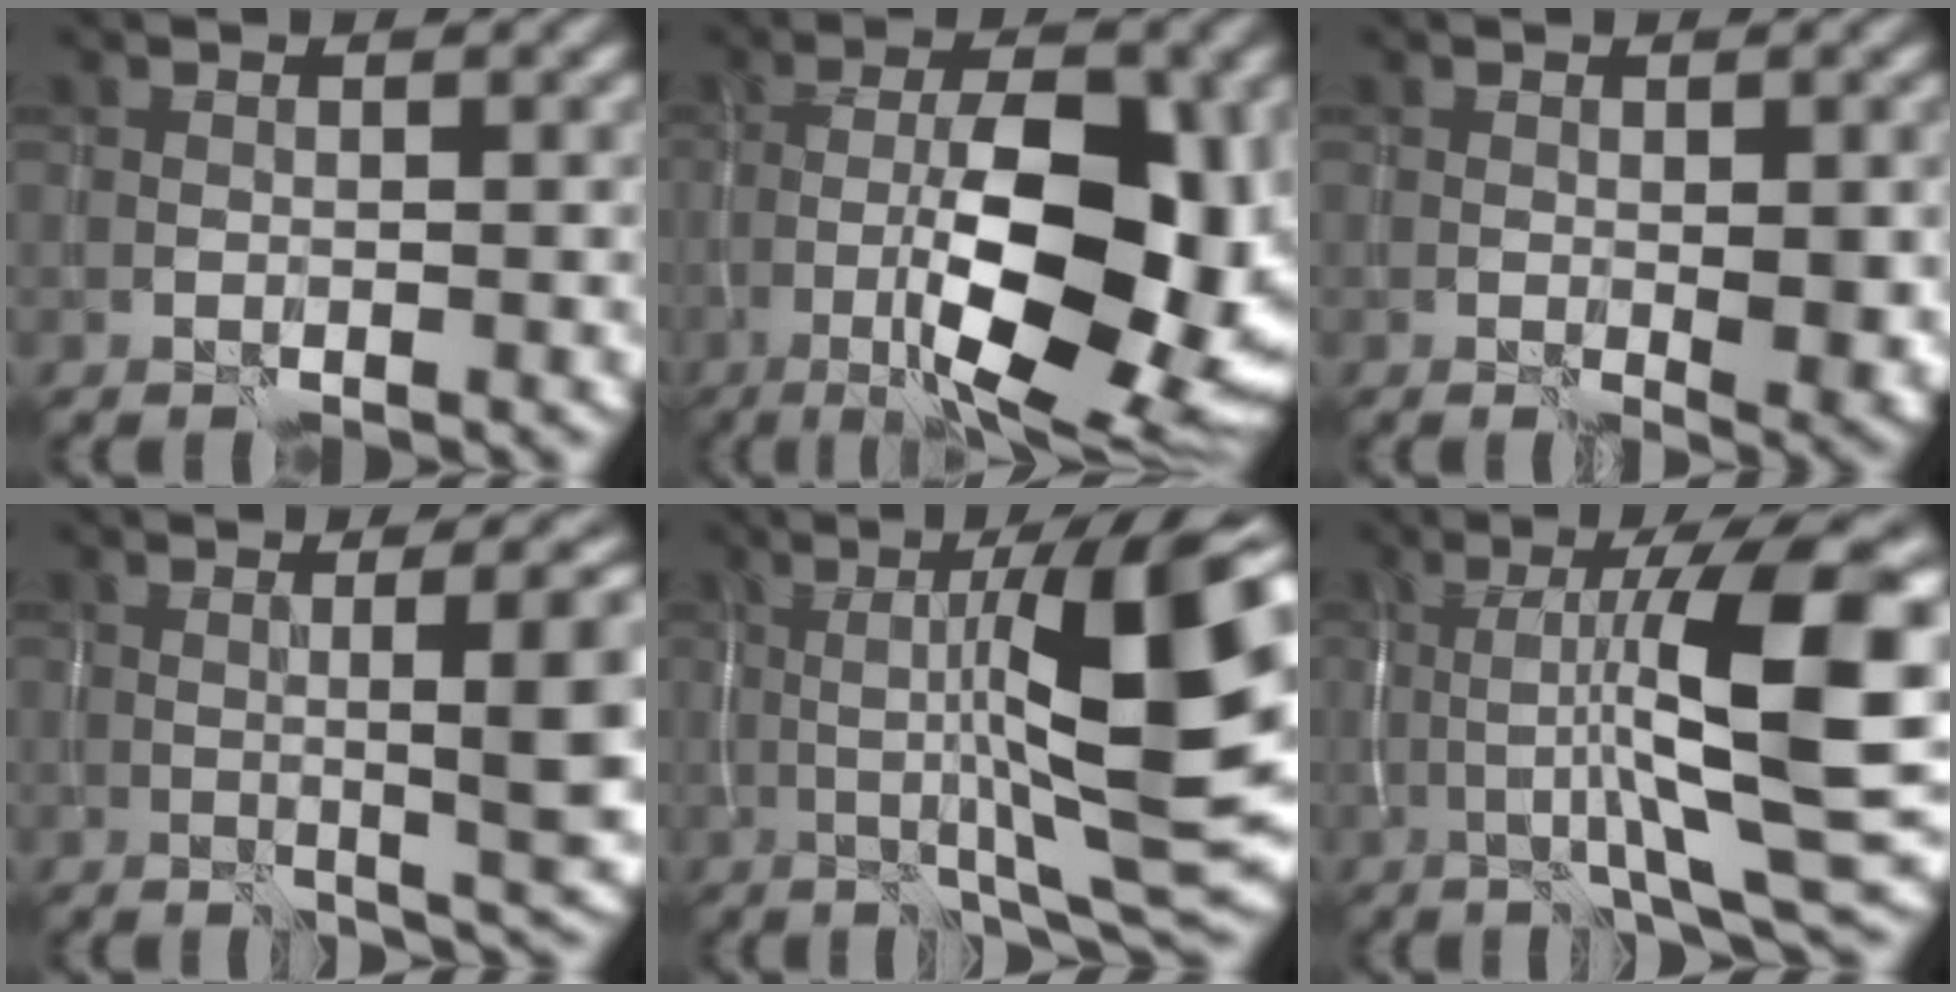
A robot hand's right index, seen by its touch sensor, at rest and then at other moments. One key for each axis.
{"total": 14.2, "fx": -2.4, "fy": 5.3, "fz": 13.0, "tx": -0.195, "ty": 0.005, "tz": -0.042}
{"total": 2.9, "fx": -0.2, "fy": 1.0, "fz": 2.7, "tx": -0.037, "ty": -0.008, "tz": 0.001}
{"total": 8.0, "fx": 0.4, "fy": 1.8, "fz": 7.8, "tx": -0.095, "ty": 0.009, "tz": 0.007}
{"total": 13.4, "fx": 0.9, "fy": 2.3, "fz": 13.2, "tx": -0.192, "ty": 0.013, "tz": 0.014}
{"total": 11.1, "fx": -0.3, "fy": 1.8, "fz": 11.0, "tx": -0.164, "ty": 0.016, "tz": -0.008}